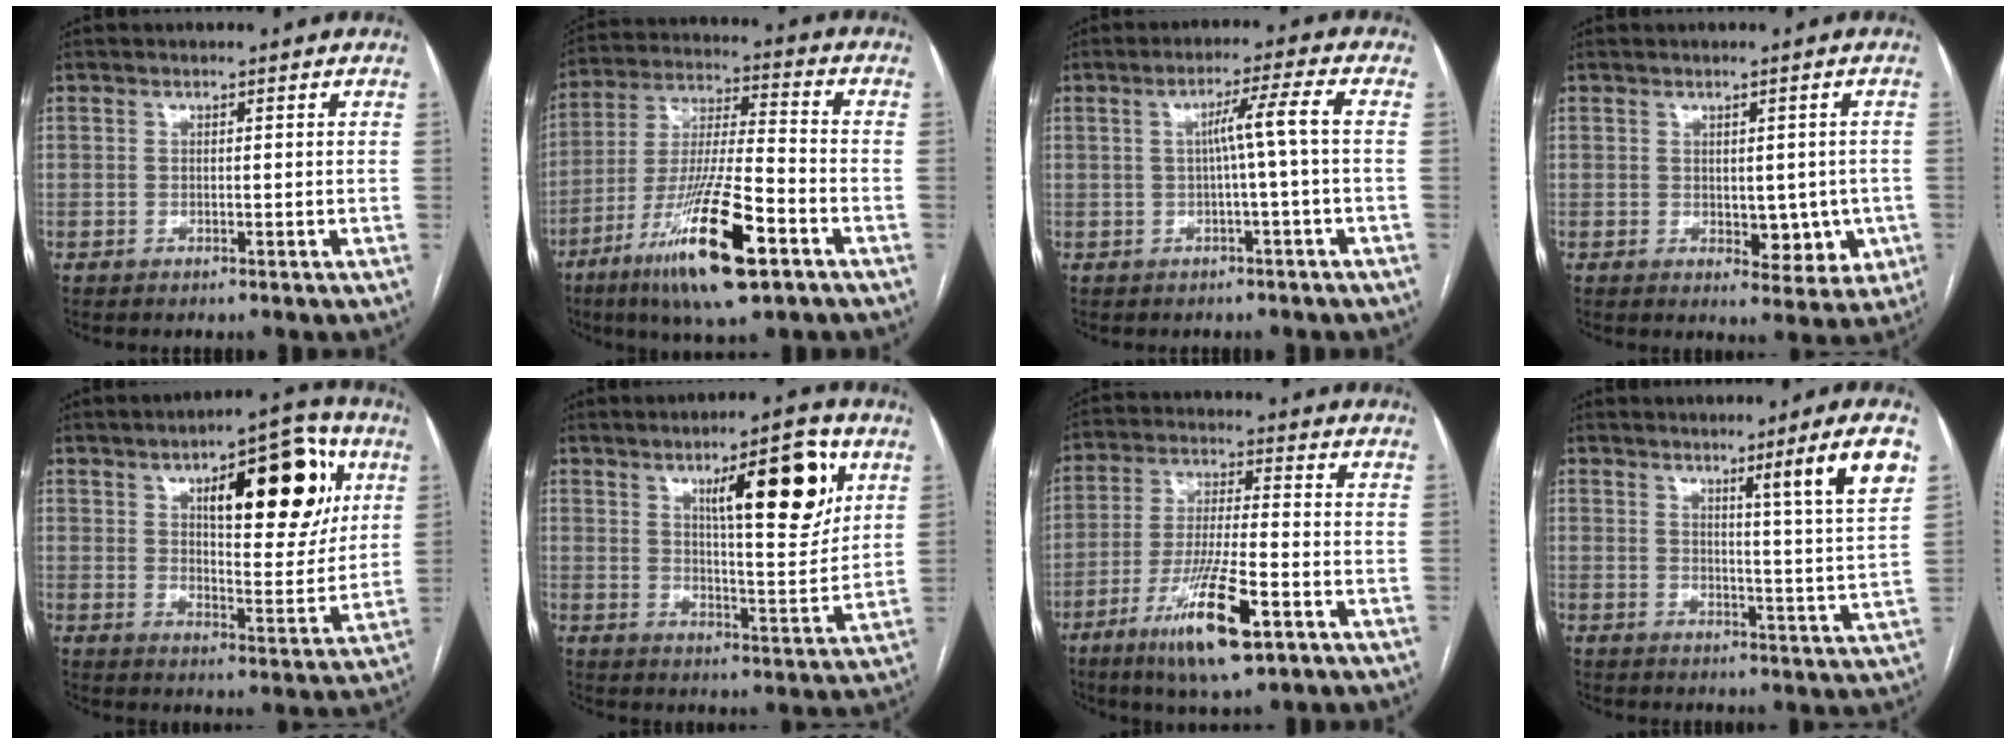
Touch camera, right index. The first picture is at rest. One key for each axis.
{"total": 17.7, "fx": -9.0, "fy": 2.2, "fz": 15.0, "tx": -0.290, "ty": -0.030, "tz": -0.158}
{"total": 5.0, "fx": -0.2, "fy": -1.1, "fz": 4.8, "tx": -0.079, "ty": 0.015, "tz": 0.001}
{"total": 6.1, "fx": -0.8, "fy": 3.5, "fz": 4.9, "tx": -0.045, "ty": 0.000, "tz": 0.001}
{"total": 17.1, "fx": 6.7, "fy": 5.6, "fz": 14.7, "tx": -0.192, "ty": 0.021, "tz": 0.097}
{"total": 13.1, "fx": 5.9, "fy": 2.8, "fz": 11.4, "tx": -0.164, "ty": 0.001, "tz": 0.087}
{"total": 13.1, "fx": -6.7, "fy": 1.7, "fz": 11.2, "tx": -0.210, "ty": -0.023, "tz": -0.116}
{"total": 9.0, "fx": 4.7, "fy": -1.6, "fz": 7.5, "tx": -0.100, "ty": -0.017, "tz": 0.066}